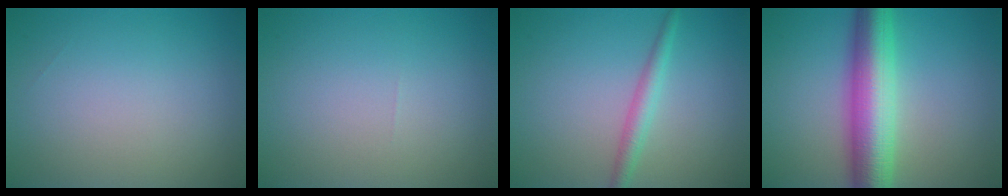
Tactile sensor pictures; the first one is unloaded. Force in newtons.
{"total": 0.0}
{"total": 2.1, "press": 2.1, "slide": 0.1}
{"total": 8.4, "press": 8.4, "slide": 0.1}